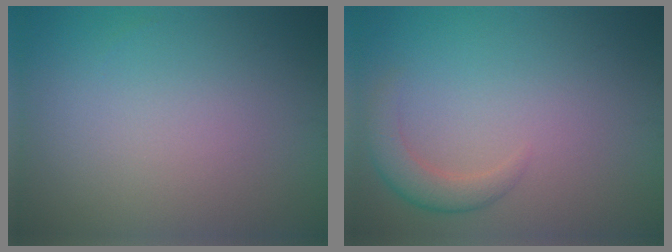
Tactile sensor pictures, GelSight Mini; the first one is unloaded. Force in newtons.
{"total": 2.6, "press": 2.6, "slide": 0.3}